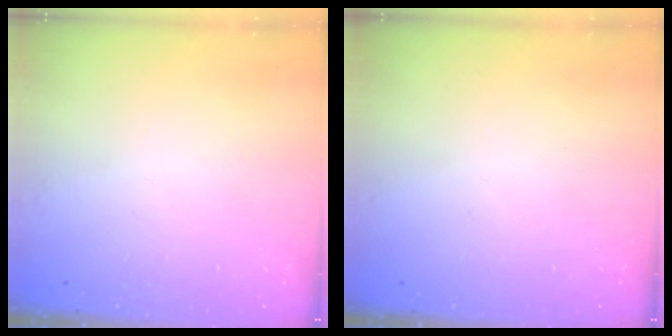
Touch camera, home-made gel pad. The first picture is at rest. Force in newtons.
{"total": 0.0}